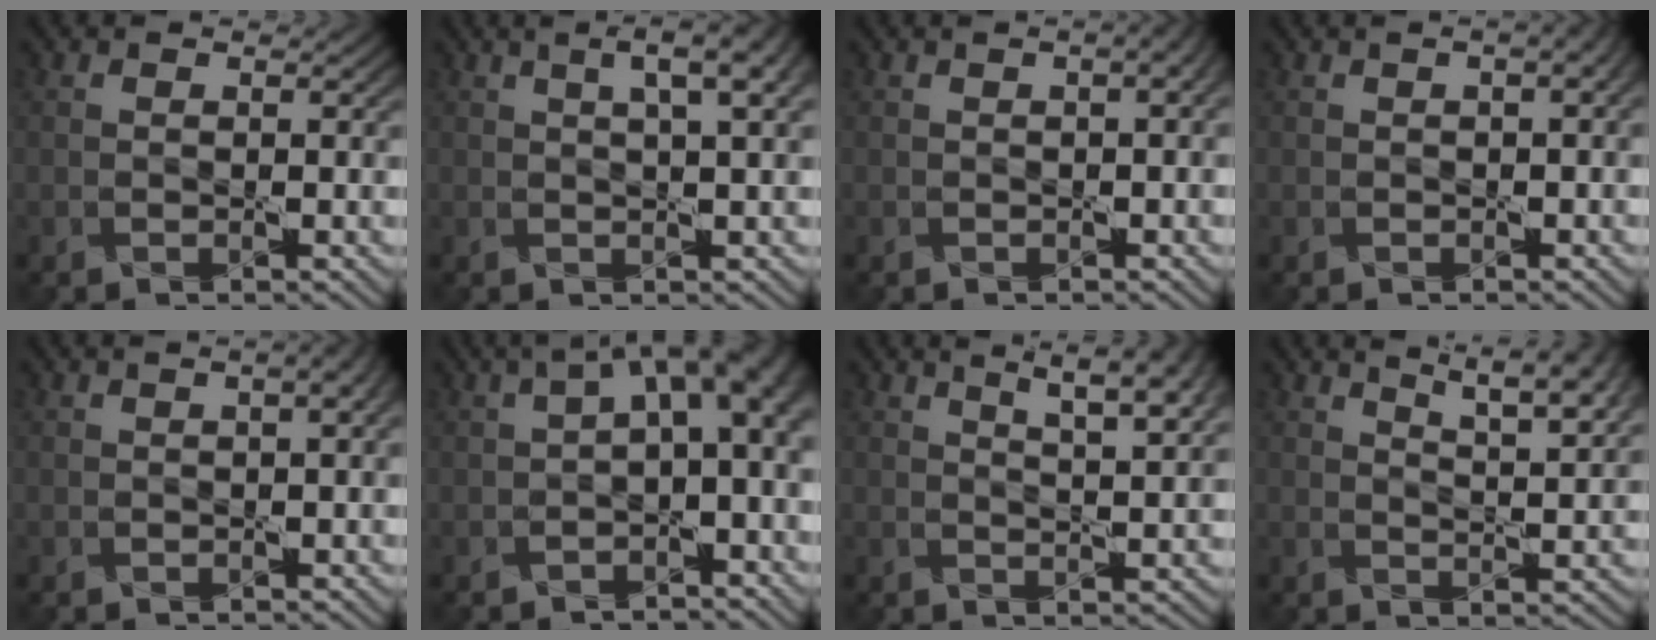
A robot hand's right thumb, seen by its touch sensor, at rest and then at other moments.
{"total": 6.2, "force": [2.5, 1.4, 5.4], "torque": [-0.070, 0.022, 0.033]}
{"total": 3.1, "force": [0.8, 1.2, 2.8], "torque": [-0.035, 0.007, 0.010]}
{"total": 3.3, "force": [0.9, 1.2, 3.0], "torque": [-0.040, 0.009, 0.006]}
{"total": 3.6, "force": [1.0, 1.4, 3.1], "torque": [-0.038, 0.010, 0.007]}
{"total": 8.2, "force": [0.8, 3.9, 7.1], "torque": [-0.102, 0.007, 0.014]}
{"total": 8.0, "force": [4.7, 2.1, 6.1], "torque": [-0.078, 0.017, 0.054]}
{"total": 8.4, "force": [5.6, 2.2, 5.9], "torque": [-0.080, 0.009, 0.070]}